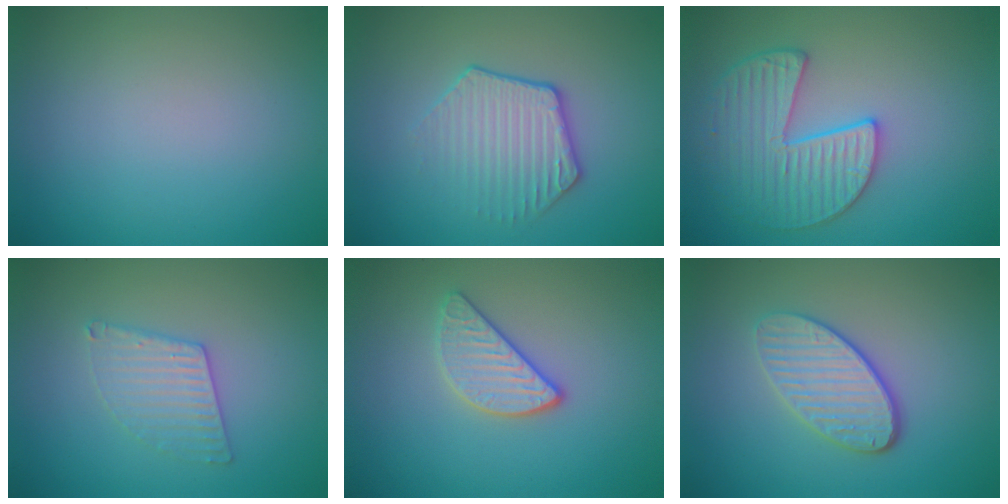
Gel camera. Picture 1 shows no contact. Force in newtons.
{"total": 3.0, "press": 2.6, "slide": 1.5}
{"total": 4.2, "press": 4.1, "slide": 1.0}
{"total": 2.8, "press": 2.8, "slide": 0.3}
{"total": 2.8, "press": 2.7, "slide": 0.9}
{"total": 4.0, "press": 3.3, "slide": 2.3}